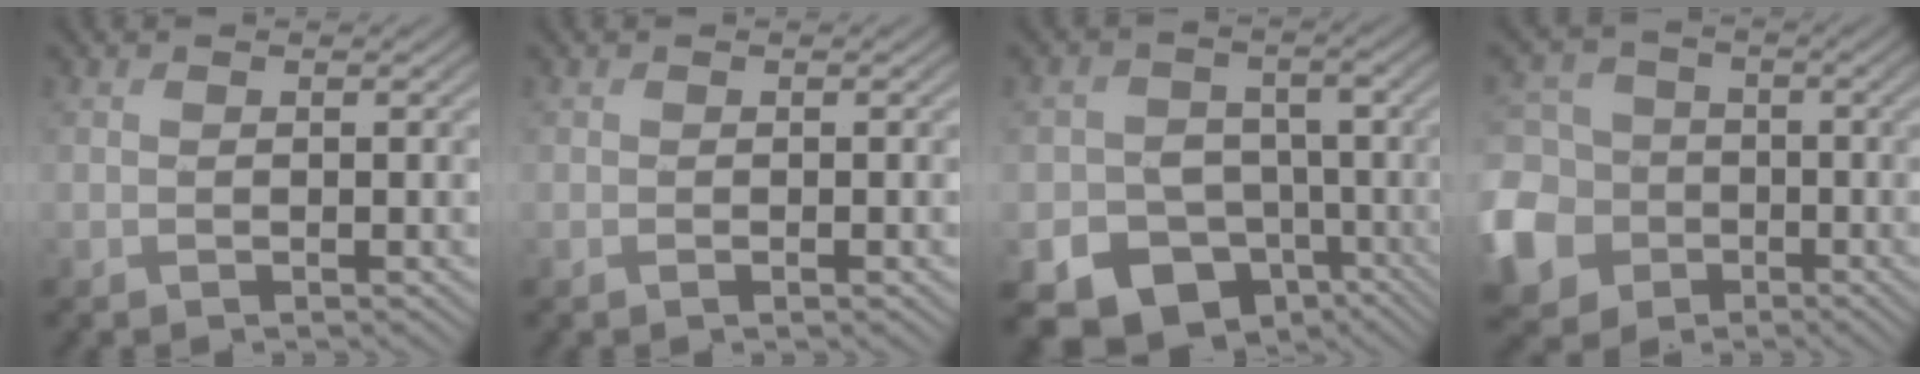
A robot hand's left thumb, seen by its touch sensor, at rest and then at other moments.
{"total": 0.6, "force": [-0.3, 0.2, 0.5], "torque": [-0.011, -0.004, -0.003]}
{"total": 12.7, "force": [-6.9, 9.8, 4.3], "torque": [-0.073, -0.045, -0.116]}
{"total": 12.9, "force": [-4.5, 11.0, 5.1], "torque": [-0.177, -0.034, -0.107]}